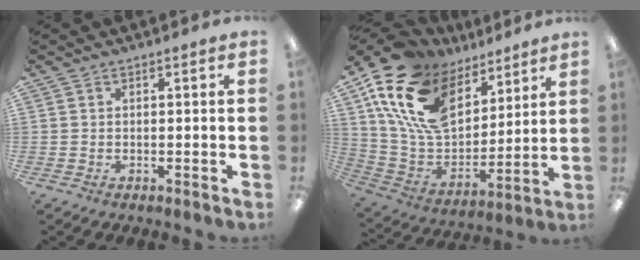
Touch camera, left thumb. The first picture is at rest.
{"total": 20.4, "force": [10.9, 12.6, 11.8], "torque": [-0.247, -0.055, 0.198]}